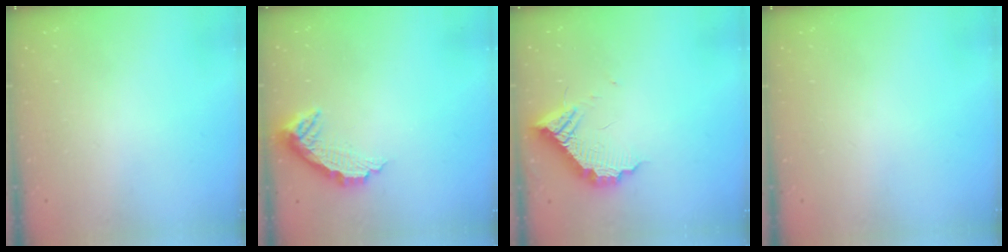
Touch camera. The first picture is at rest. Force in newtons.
{"total": 10.0, "press": 10.0, "slide": 0.6}
{"total": 11.9, "press": 11.8, "slide": 0.8}
{"total": 0.0}